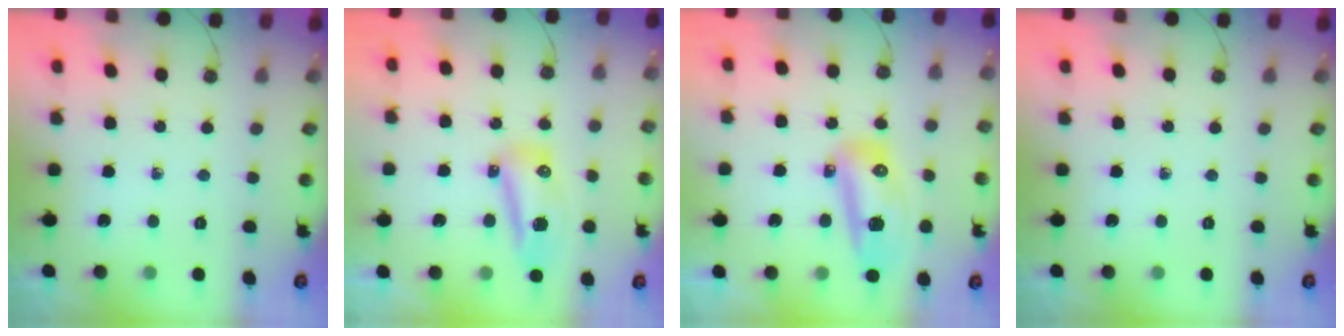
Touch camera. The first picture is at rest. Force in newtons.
{"total": 19.4, "press": 12.1, "slide": 15.2}
{"total": 14.4, "press": 13.4, "slide": 5.2}
{"total": 0.0}